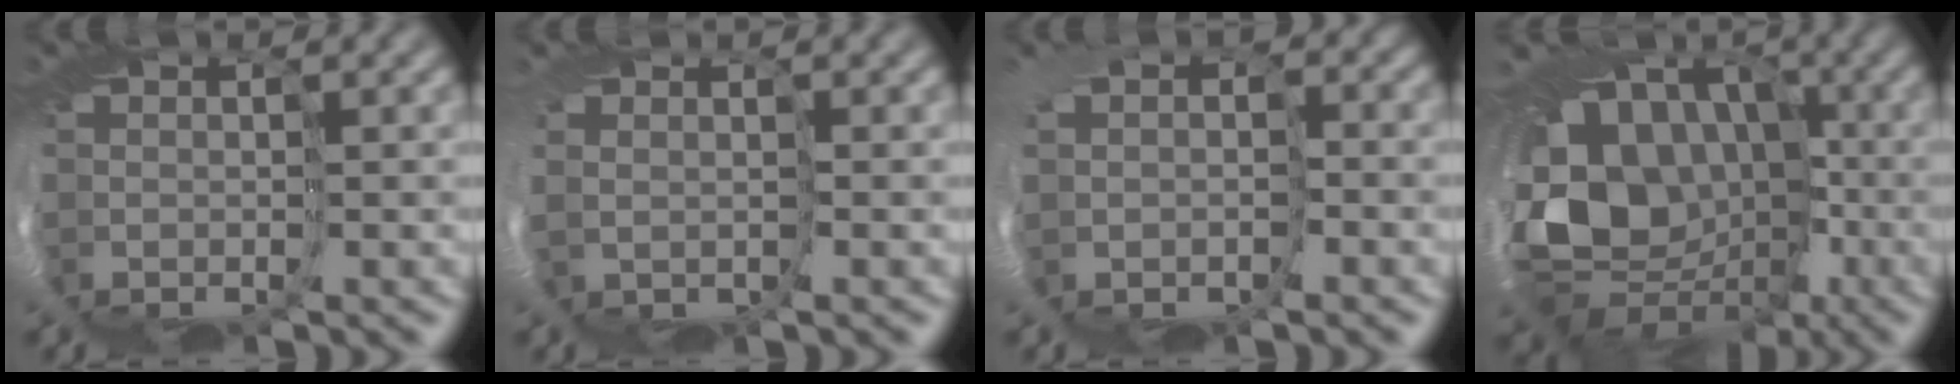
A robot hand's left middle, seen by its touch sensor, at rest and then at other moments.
{"total": 1.3, "force": [0.1, 1.3, 0.0], "torque": [-0.001, -0.003, 0.007]}
{"total": 3.6, "force": [-0.5, 2.8, 2.1], "torque": [-0.041, -0.014, 0.000]}
{"total": 11.2, "force": [-0.1, 9.8, 5.4], "torque": [-0.098, -0.012, -0.001]}